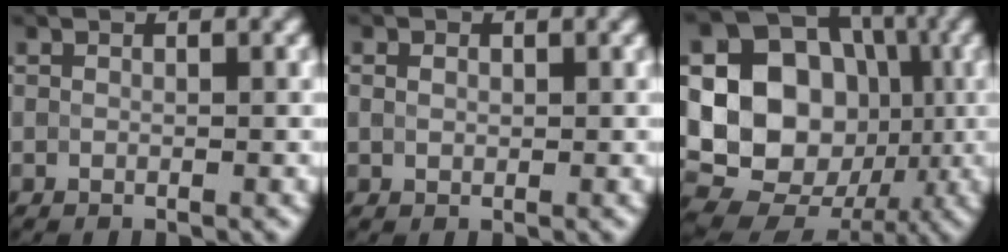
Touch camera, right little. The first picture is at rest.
{"total": 0.9, "force": [0.3, 0.7, 0.6], "torque": [-0.013, 0.006, 0.002]}
{"total": 14.5, "force": [-0.4, 12.1, 8.0], "torque": [-0.134, 0.003, -0.032]}